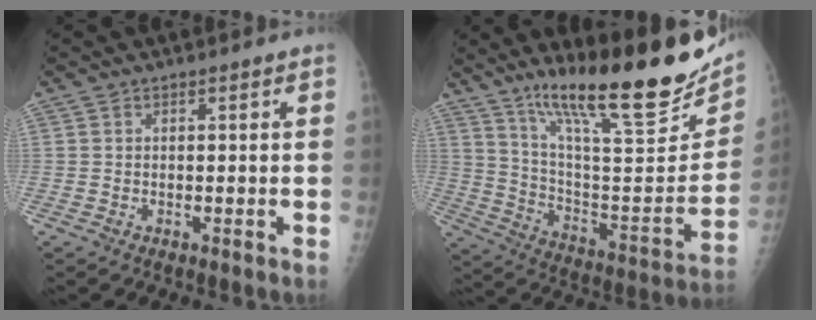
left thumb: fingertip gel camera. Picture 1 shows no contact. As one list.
[{"total": 28.7, "force": [19.4, 6.2, 20.3], "torque": [-0.286, -0.084, 0.315]}]